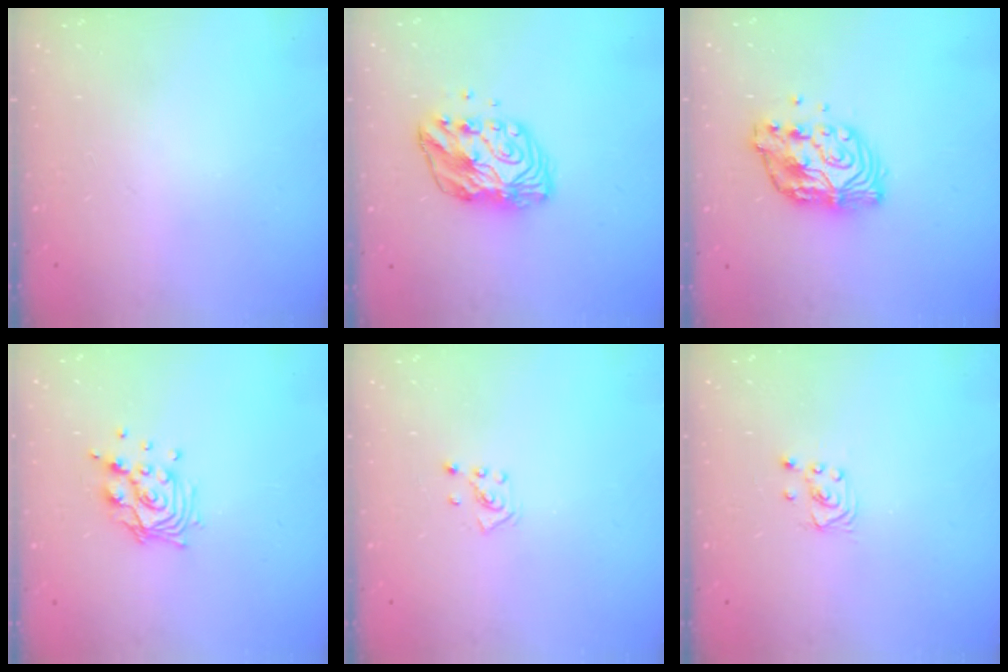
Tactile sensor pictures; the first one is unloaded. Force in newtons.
{"total": 11.2, "press": 11.2, "slide": 0.9}
{"total": 11.0, "press": 10.9, "slide": 0.9}
{"total": 11.1, "press": 10.9, "slide": 1.6}
{"total": 2.2, "press": 2.2, "slide": 0.3}
{"total": 1.7, "press": 1.6, "slide": 0.1}